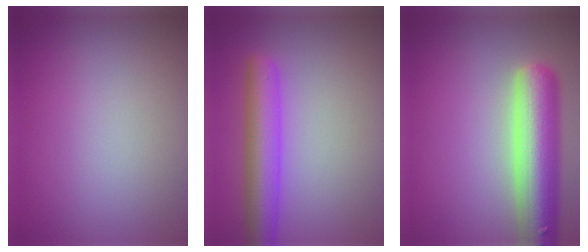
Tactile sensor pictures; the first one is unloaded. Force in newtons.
{"total": 5.1, "press": 5.1, "slide": 0.3}
{"total": 8.5, "press": 8.5, "slide": 0.4}